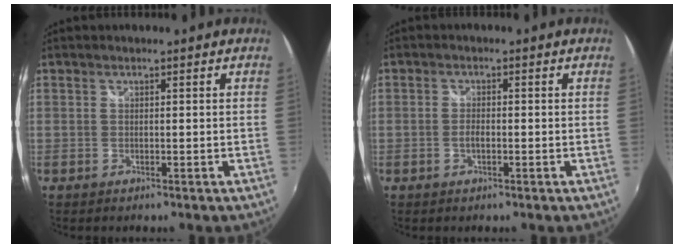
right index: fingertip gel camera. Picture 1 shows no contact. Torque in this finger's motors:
{"motor_torque": [0.00, 0.05, 0.12, 0.01]}